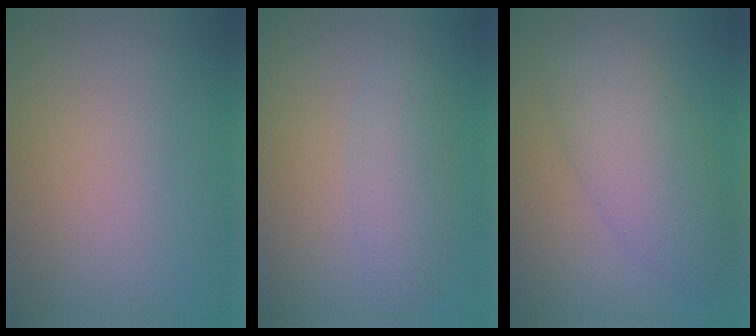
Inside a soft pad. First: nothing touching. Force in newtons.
{"total": 2.8, "press": 2.8, "slide": 0.0}
{"total": 6.4, "press": 6.4, "slide": 0.2}